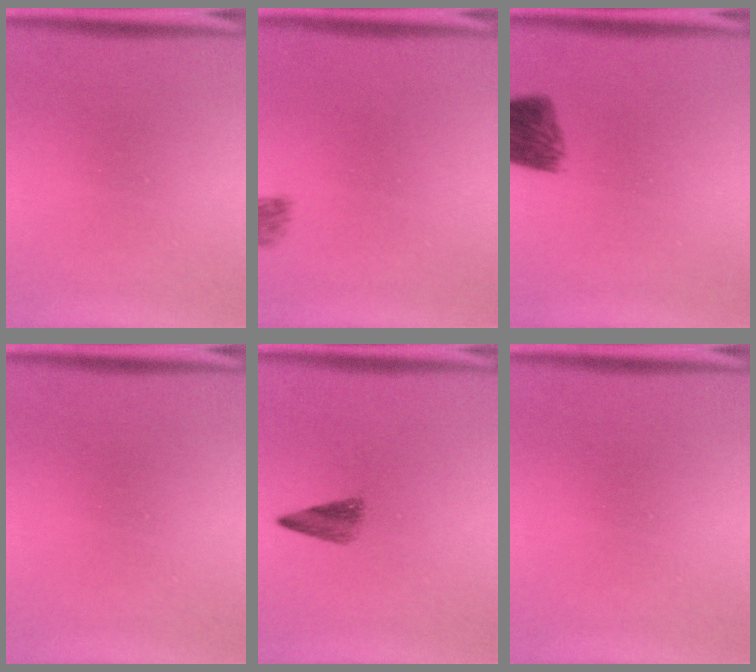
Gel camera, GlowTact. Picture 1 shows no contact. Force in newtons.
{"total": 1.2}
{"total": 6.5}
{"total": 0.0}
{"total": 2.7}
{"total": 0.0}